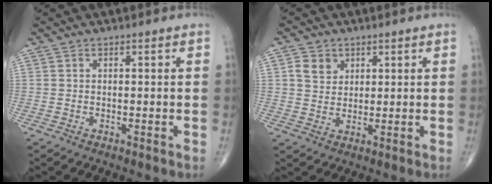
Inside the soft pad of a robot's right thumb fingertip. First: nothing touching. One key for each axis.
{"total": 4.6, "fx": 1.8, "fy": 3.8, "fz": 1.8, "tx": -0.016, "ty": -0.006, "tz": 0.033}